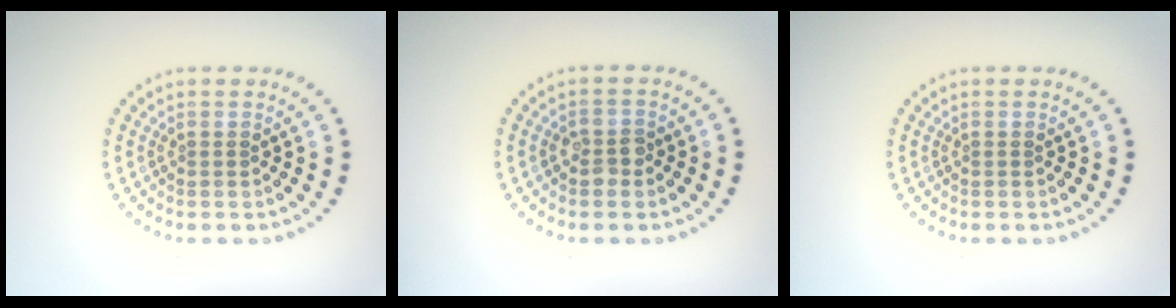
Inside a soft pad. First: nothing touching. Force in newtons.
{"total": 1.7, "press": 1.7, "slide": 0.3}
{"total": 0.0}